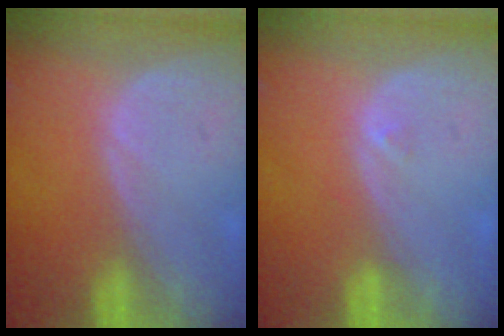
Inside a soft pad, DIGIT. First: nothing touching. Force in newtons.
{"total": 0.5, "press": 0.5, "slide": 0.2}